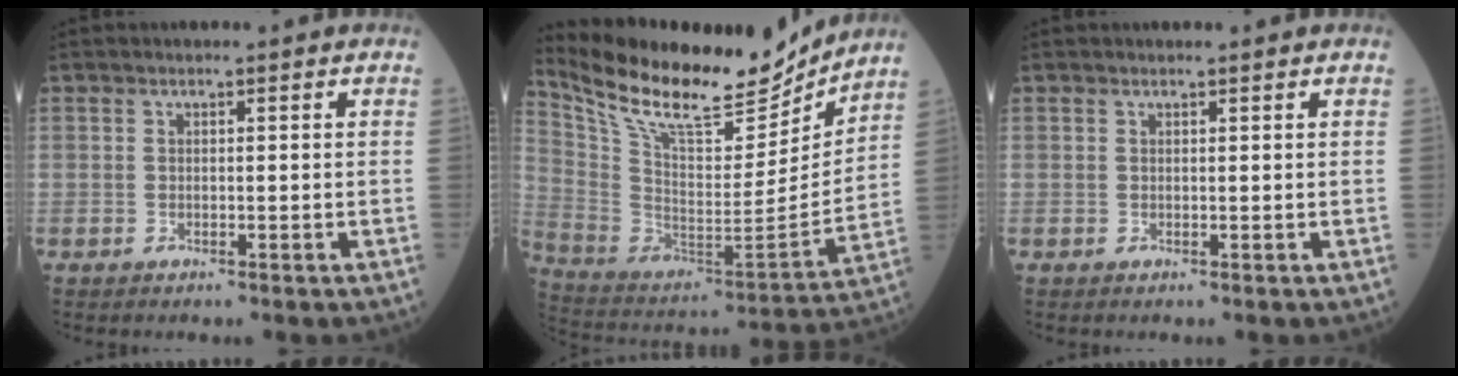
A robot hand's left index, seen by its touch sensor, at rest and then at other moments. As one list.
[{"total": 22.2, "force": [19.1, 5.1, 10.1], "torque": [-0.200, -0.018, 0.322]}, {"total": 0.7, "force": [0.7, 0.0, 0.1], "torque": [-0.007, 0.003, 0.011]}]